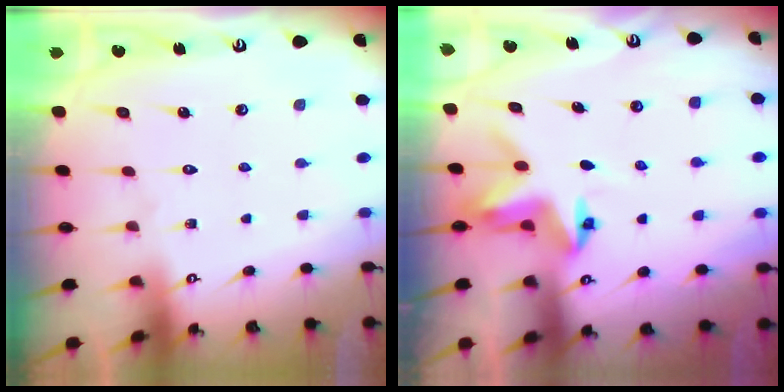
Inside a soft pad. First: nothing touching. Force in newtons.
{"total": 3.8, "press": 3.8, "slide": 0.5}